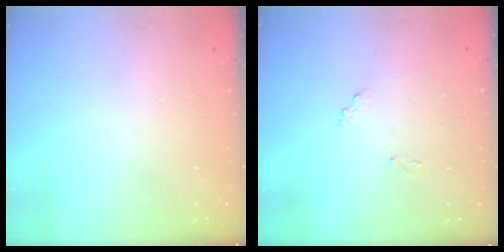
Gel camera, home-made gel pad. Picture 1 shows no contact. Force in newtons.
{"total": 7.2, "press": 7.1, "slide": 0.4}